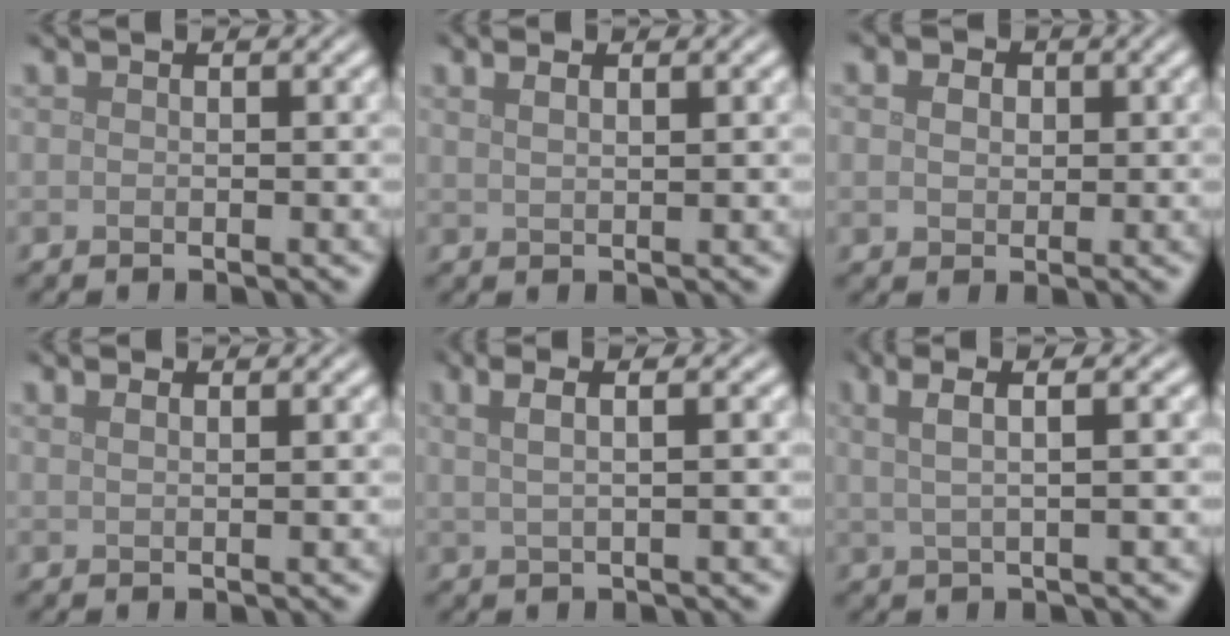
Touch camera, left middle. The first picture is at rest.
{"total": 1.5, "force": [1.0, 0.6, 1.0], "torque": [-0.016, -0.001, 0.020]}
{"total": 3.8, "force": [1.5, 2.9, 2.0], "torque": [-0.035, 0.014, 0.004]}
{"total": 1.4, "force": [1.1, 0.5, 0.8], "torque": [-0.012, -0.002, 0.015]}
{"total": 4.5, "force": [2.0, 1.9, 3.5], "torque": [-0.043, 0.019, 0.008]}
{"total": 4.7, "force": [2.2, 1.6, 3.9], "torque": [-0.062, 0.016, 0.010]}